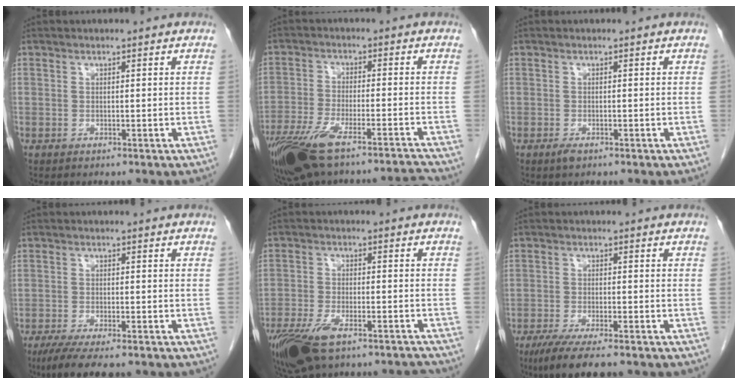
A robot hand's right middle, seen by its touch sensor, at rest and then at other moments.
{"total": 13.7, "force": [-11.1, 1.3, 7.8], "torque": [-0.151, -0.006, -0.192]}
{"total": 1.2, "force": [-0.7, 0.4, 0.9], "torque": [-0.018, -0.002, -0.010]}
{"total": 8.2, "force": [-6.5, 1.5, 4.8], "torque": [-0.077, -0.018, -0.103]}
{"total": 12.6, "force": [-9.4, 4.1, 7.4], "torque": [-0.147, -0.006, -0.160]}
{"total": 7.9, "force": [-6.0, 0.9, 5.1], "torque": [-0.083, -0.019, -0.096]}